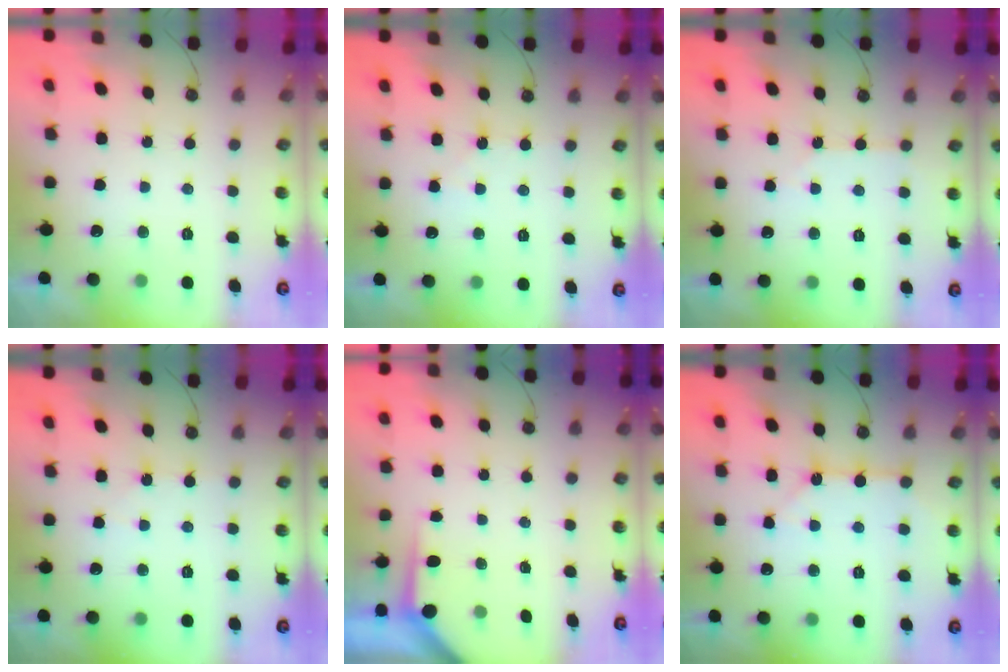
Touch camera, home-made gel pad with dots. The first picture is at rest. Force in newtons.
{"total": 4.0, "press": 3.9, "slide": 0.6}
{"total": 2.5, "press": 2.4, "slide": 0.4}
{"total": 3.6, "press": 3.5, "slide": 0.6}
{"total": 3.7, "press": 3.7, "slide": 0.5}
{"total": 5.4, "press": 5.3, "slide": 0.6}